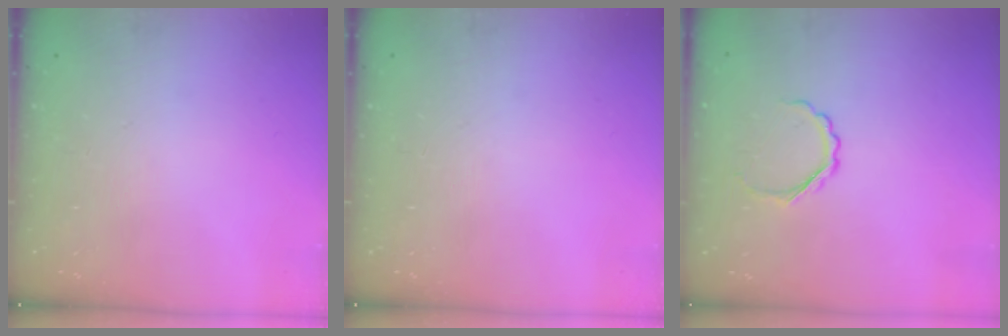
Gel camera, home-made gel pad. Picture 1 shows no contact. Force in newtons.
{"total": 0.0}
{"total": 4.1, "press": 4.0, "slide": 1.0}